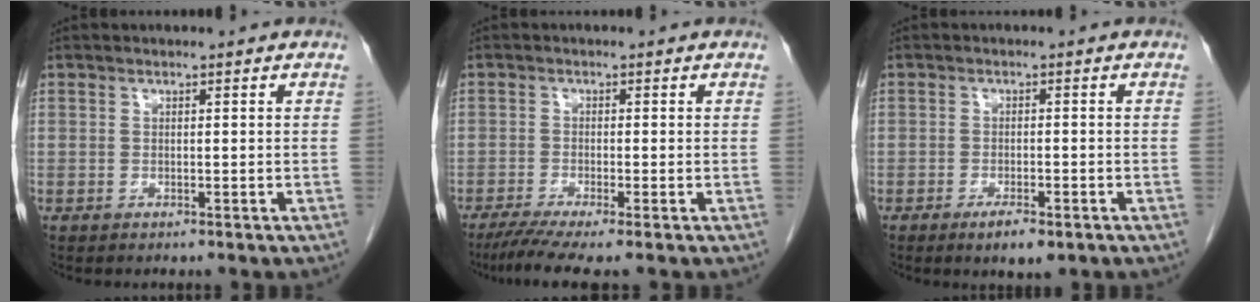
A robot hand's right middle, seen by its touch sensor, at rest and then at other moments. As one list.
[{"total": 5.4, "force": [-4.0, -0.2, 3.6], "torque": [-0.059, -0.015, -0.070]}, {"total": 3.9, "force": [-2.3, 1.0, 3.0], "torque": [-0.049, -0.004, -0.032]}]